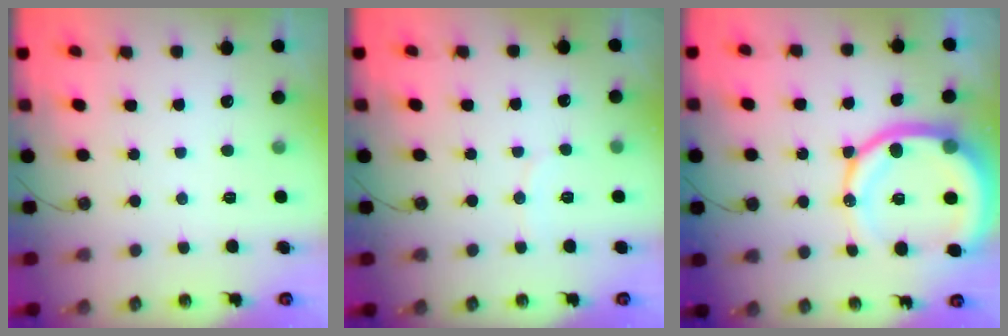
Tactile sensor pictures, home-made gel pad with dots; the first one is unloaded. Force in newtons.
{"total": 3.5, "press": 3.5, "slide": 0.4}
{"total": 18.9, "press": 18.8, "slide": 2.1}